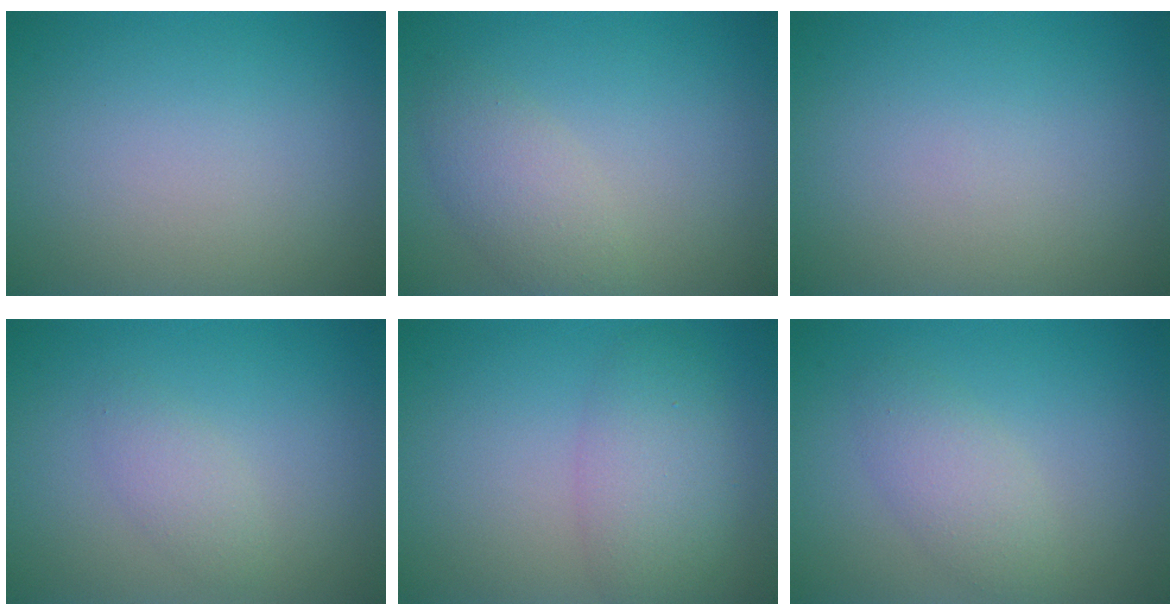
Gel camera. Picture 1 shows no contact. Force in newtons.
{"total": 2.9, "press": 2.9, "slide": 0.2}
{"total": 0.0}
{"total": 1.7, "press": 1.6, "slide": 0.0}
{"total": 4.2, "press": 4.1, "slide": 0.3}
{"total": 2.7, "press": 2.6, "slide": 0.1}